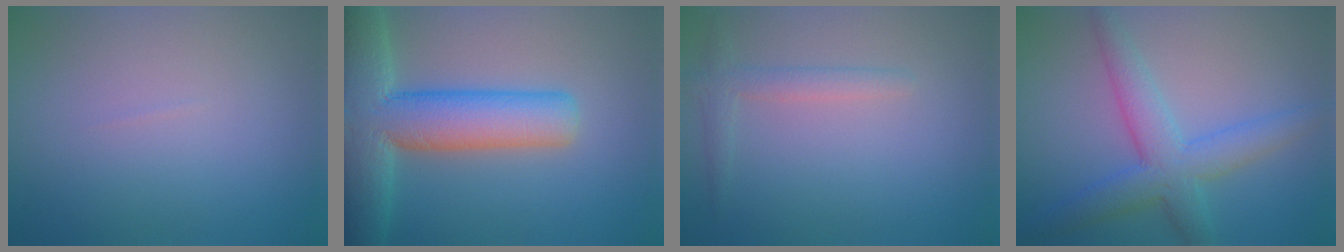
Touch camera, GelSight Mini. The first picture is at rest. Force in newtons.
{"total": 10.9, "press": 10.9, "slide": 0.7}
{"total": 1.9, "press": 1.9, "slide": 0.0}
{"total": 5.3, "press": 5.3, "slide": 0.2}